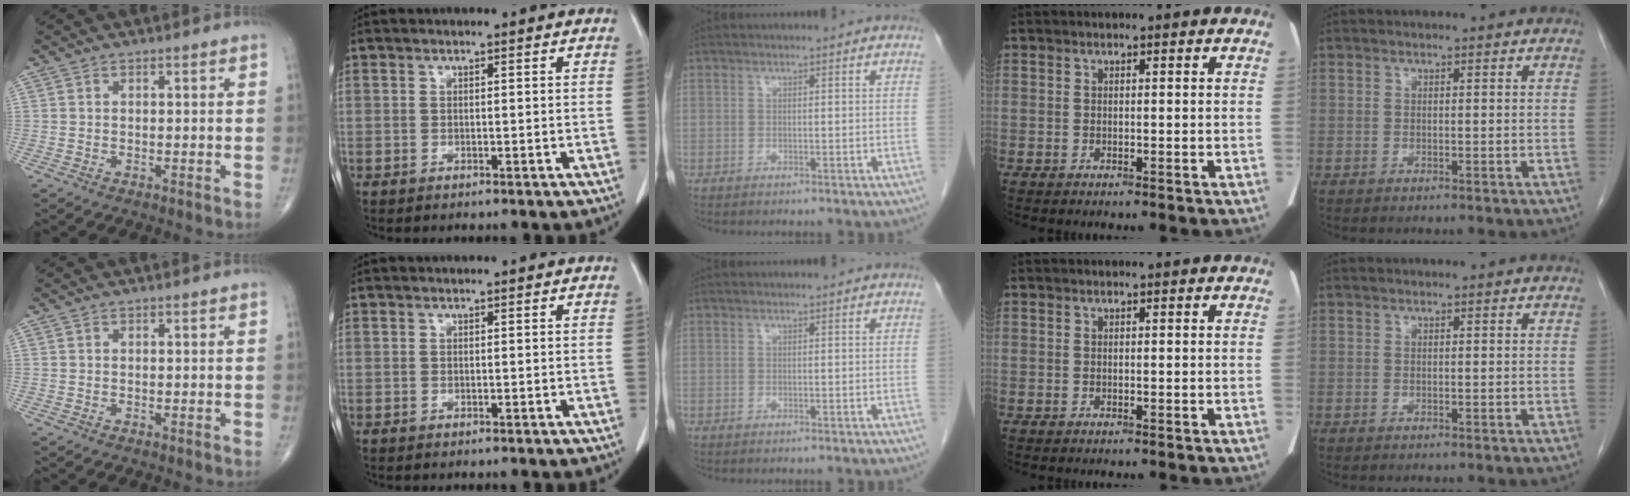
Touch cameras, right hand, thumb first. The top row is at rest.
{}